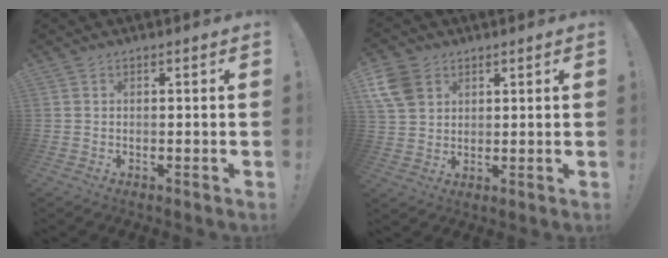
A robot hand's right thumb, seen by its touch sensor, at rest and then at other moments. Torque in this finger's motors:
{"motor_torque": [0.00, 0.05, 0.02, 0.01, 0.05]}